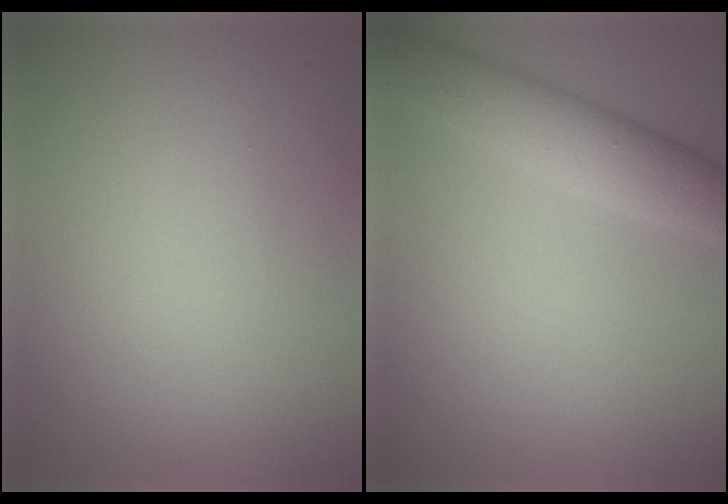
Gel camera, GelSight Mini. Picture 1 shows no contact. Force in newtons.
{"total": 4.8, "press": 4.8, "slide": 0.1}